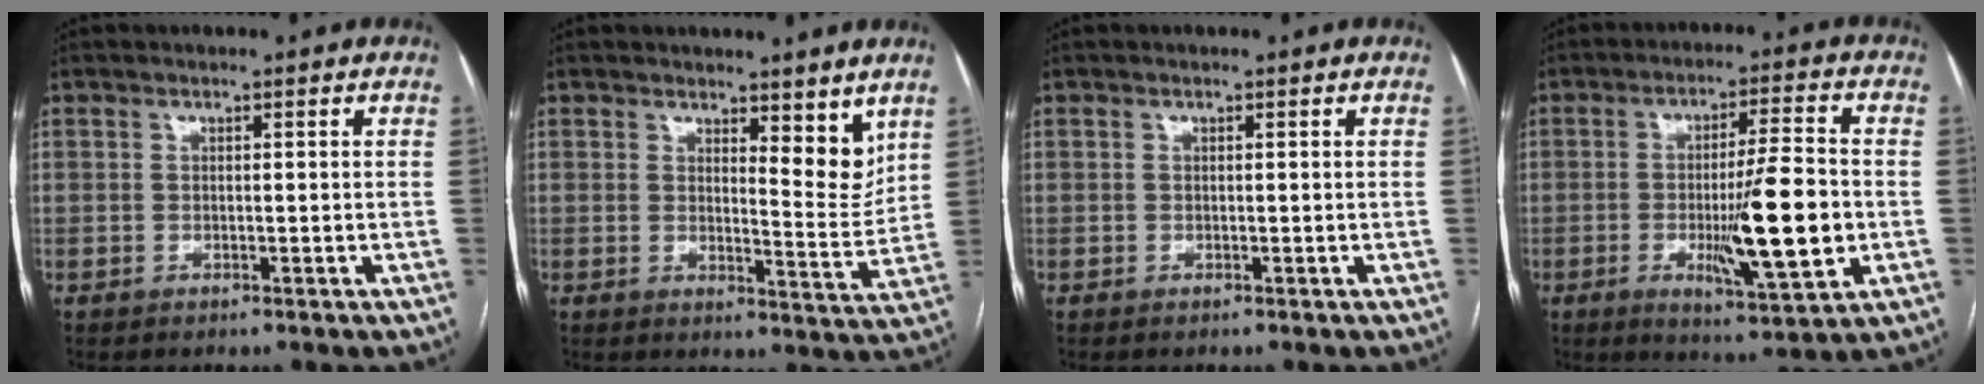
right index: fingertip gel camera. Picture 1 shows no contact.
{"total": 5.6, "force": [3.9, 1.5, 3.7], "torque": [-0.043, -0.023, 0.056]}
{"total": 0.0}
{"total": 13.2, "force": [-2.5, 1.3, 12.9], "torque": [-0.209, -0.016, -0.037]}